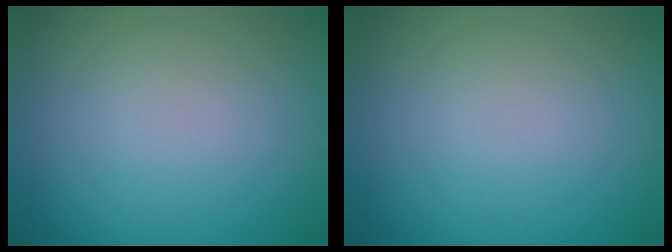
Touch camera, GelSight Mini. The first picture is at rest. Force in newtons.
{"total": 0.0}